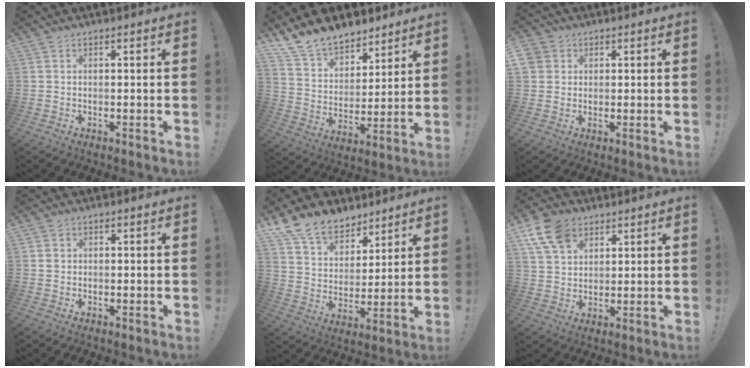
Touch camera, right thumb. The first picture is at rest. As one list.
[{"total": 13.4, "force": [11.3, 6.7, 2.8], "torque": [-0.066, -0.088, 0.216]}, {"total": 3.8, "force": [1.8, 3.3, 0.8], "torque": [-0.010, -0.002, 0.033]}, {"total": 1.2, "force": [0.4, 1.1, 0.1], "torque": [0.005, 0.002, 0.004]}, {"total": 14.6, "force": [10.9, 8.6, 4.4], "torque": [-0.093, -0.072, 0.211]}, {"total": 11.2, "force": [6.2, 7.5, 5.5], "torque": [-0.098, -0.019, 0.123]}]